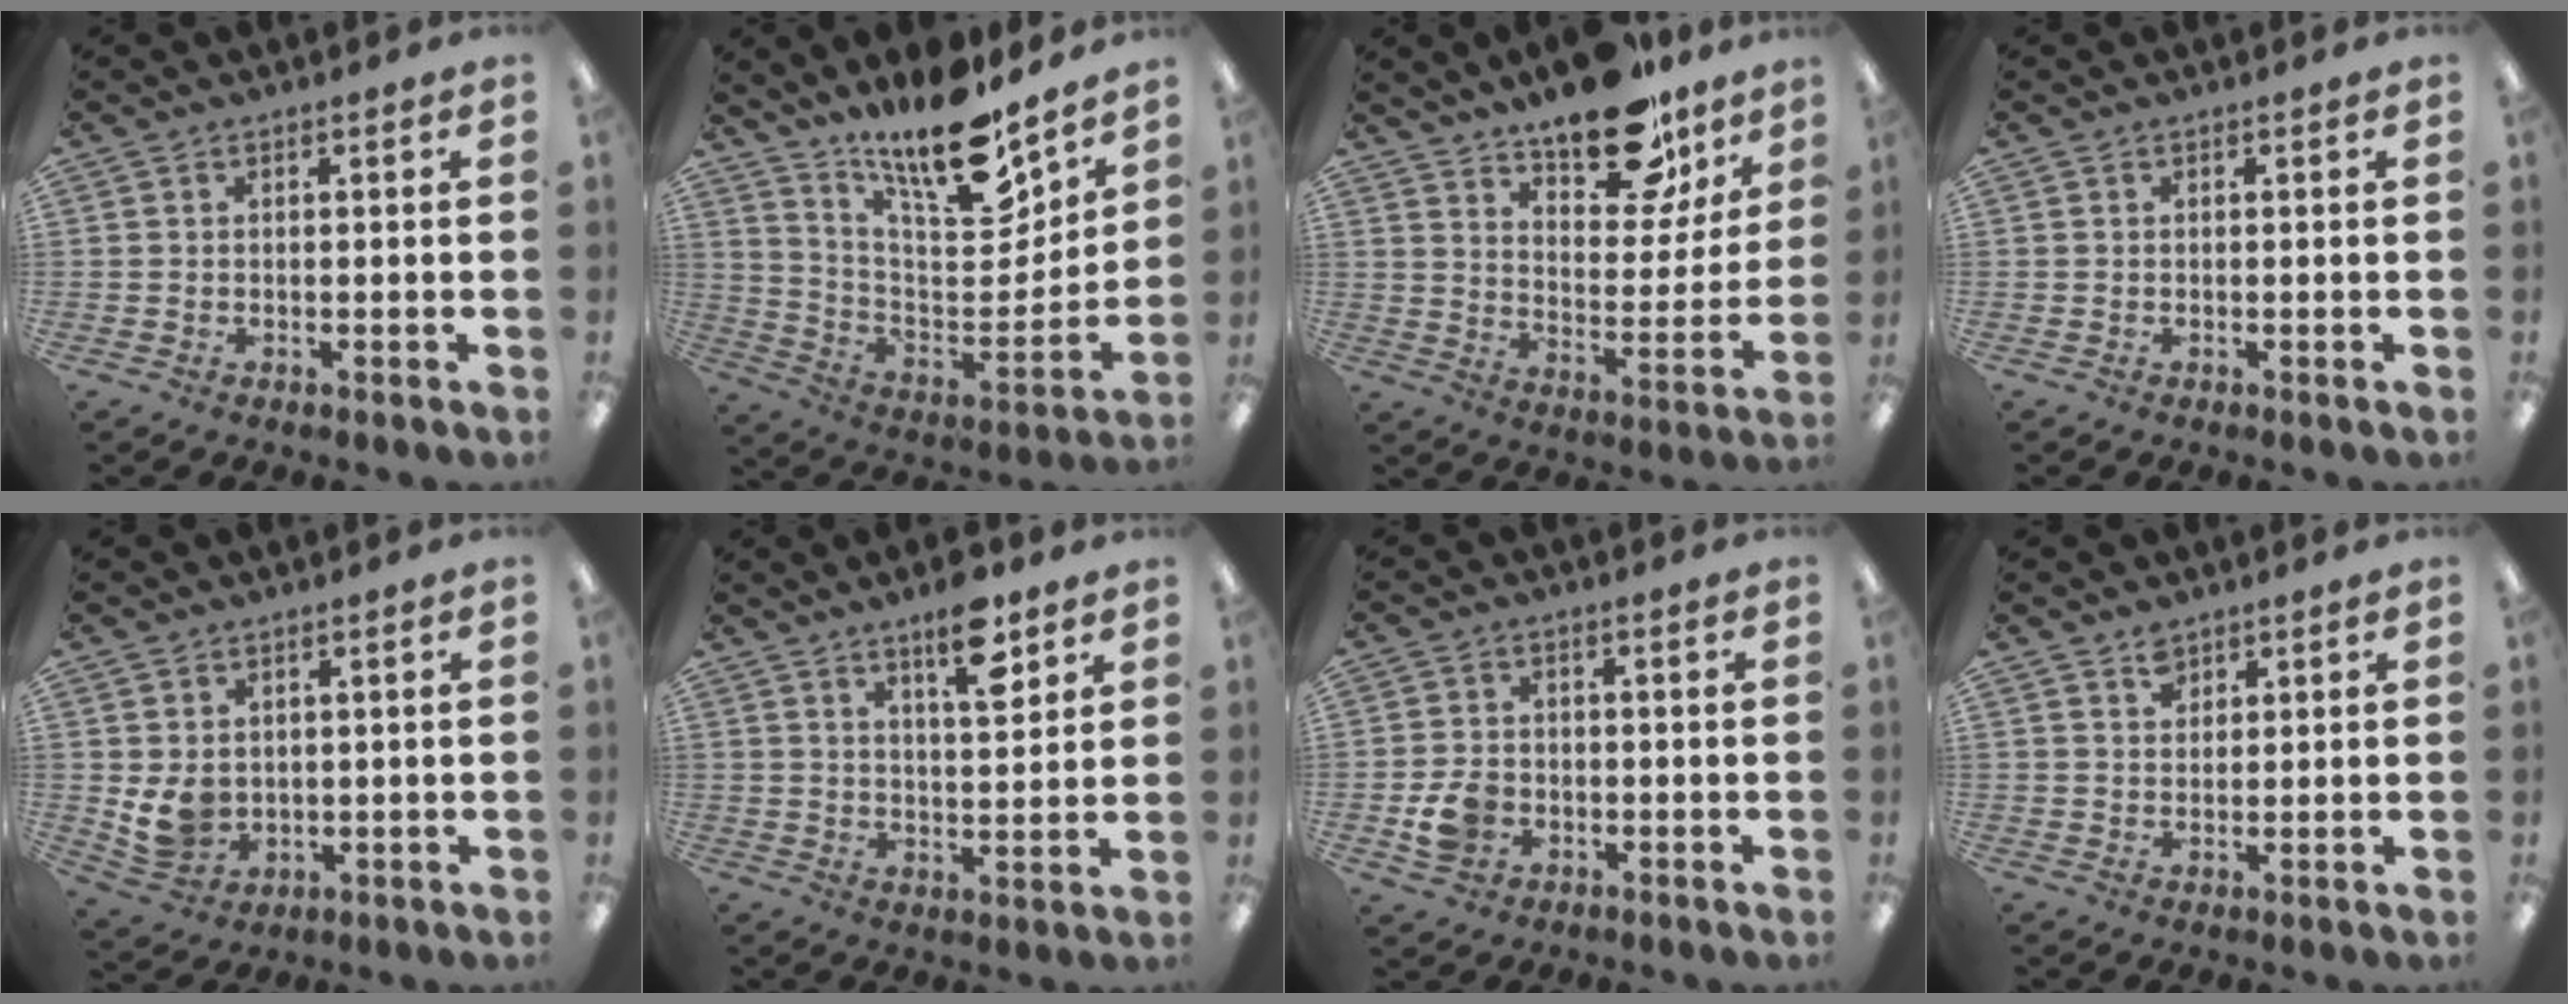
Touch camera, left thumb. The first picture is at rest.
{"total": 18.1, "force": [15.3, 4.7, 8.5], "torque": [-0.147, -0.122, 0.265]}
{"total": 19.2, "force": [14.3, 8.3, 9.9], "torque": [-0.143, -0.088, 0.244]}
{"total": 0.0}
{"total": 6.5, "force": [1.6, 5.4, 3.3], "torque": [-0.071, -0.008, 0.032]}
{"total": 15.2, "force": [10.7, 3.8, 10.1], "torque": [-0.165, -0.057, 0.174]}
{"total": 6.2, "force": [-1.8, 5.0, 3.2], "torque": [-0.049, 0.003, -0.033]}
{"total": 2.9, "force": [2.3, 1.7, 0.6], "torque": [0.001, -0.011, 0.042]}